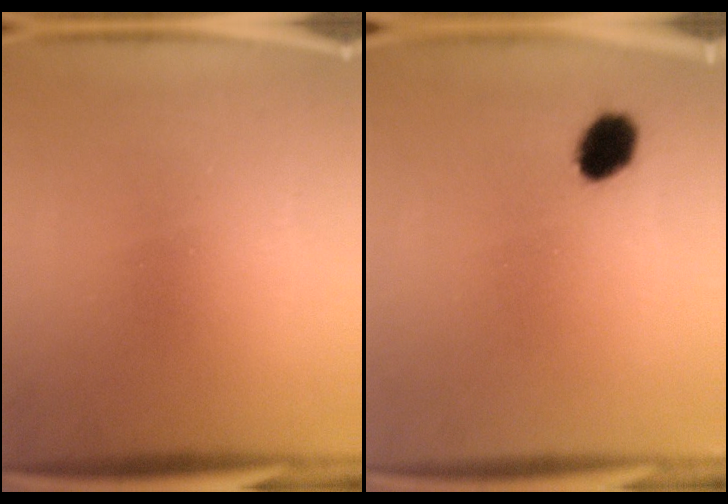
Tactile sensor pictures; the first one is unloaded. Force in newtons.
{"total": 5.5}